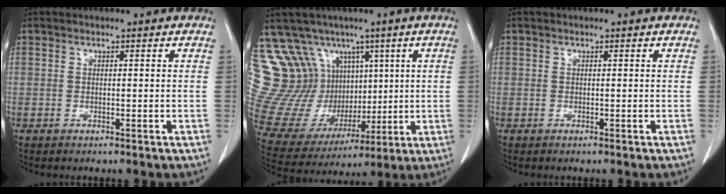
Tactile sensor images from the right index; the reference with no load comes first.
{"total": 20.4, "force": [9.5, 16.5, 7.4], "torque": [-0.177, 0.073, 0.211]}
{"total": 0.0}